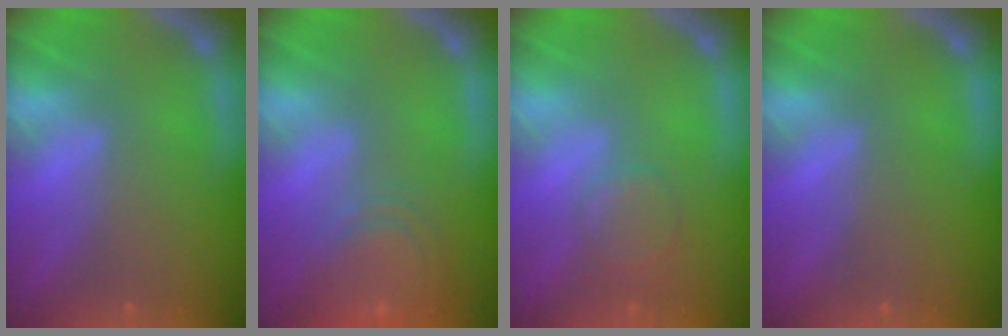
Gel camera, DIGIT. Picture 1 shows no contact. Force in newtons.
{"total": 6.5}
{"total": 2.9}
{"total": 0.0}